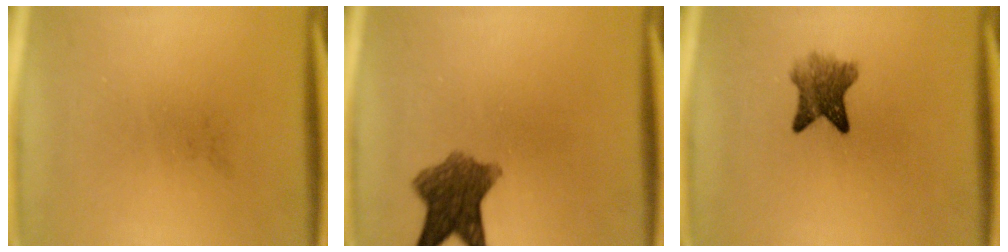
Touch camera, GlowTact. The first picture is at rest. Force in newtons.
{"total": 8.0}
{"total": 5.2}